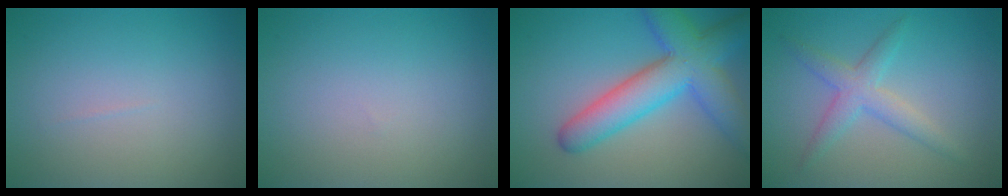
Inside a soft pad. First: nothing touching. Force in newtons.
{"total": 0.0}
{"total": 7.8, "press": 7.8, "slide": 0.3}
{"total": 3.0, "press": 3.0, "slide": 0.1}